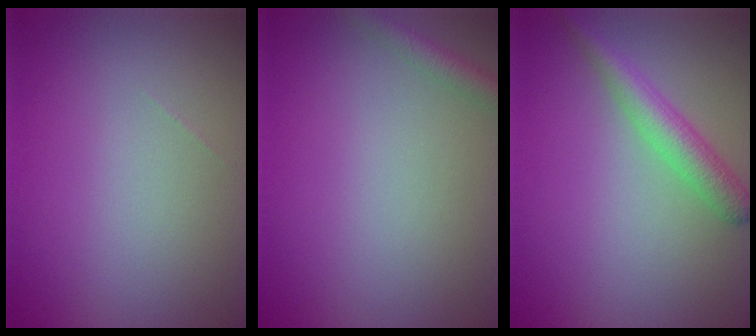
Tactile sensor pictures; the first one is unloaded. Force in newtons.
{"total": 1.8, "press": 1.8, "slide": 0.1}
{"total": 3.1, "press": 3.1, "slide": 0.1}